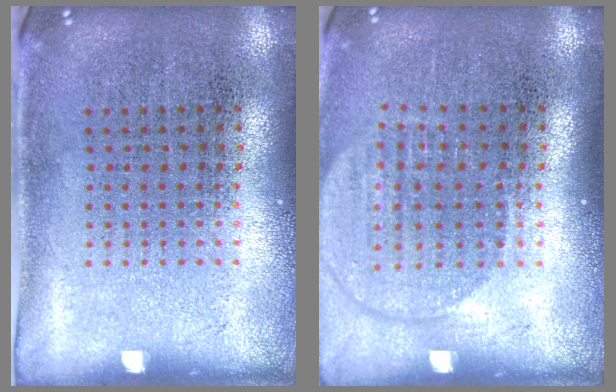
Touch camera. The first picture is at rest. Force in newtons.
{"total": 1.8, "press": 1.5, "slide": 0.9}